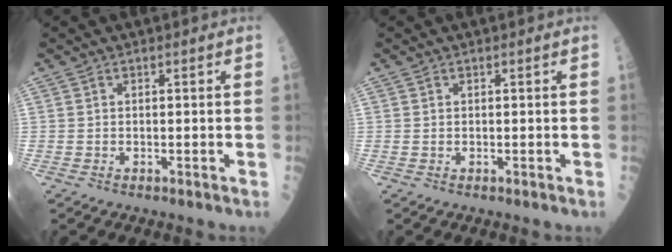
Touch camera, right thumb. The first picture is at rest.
{"total": 0.0}